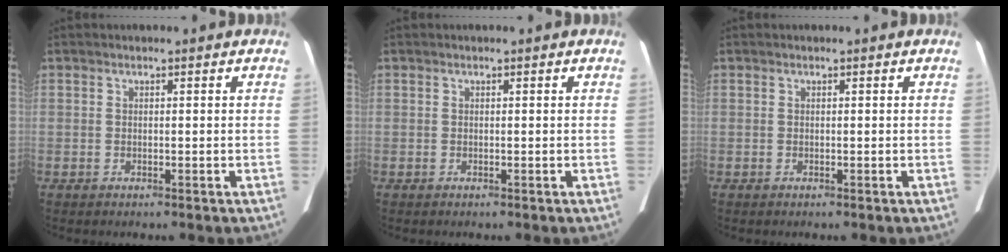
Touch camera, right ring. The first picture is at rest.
{"total": 0.0}
{"total": 0.0}